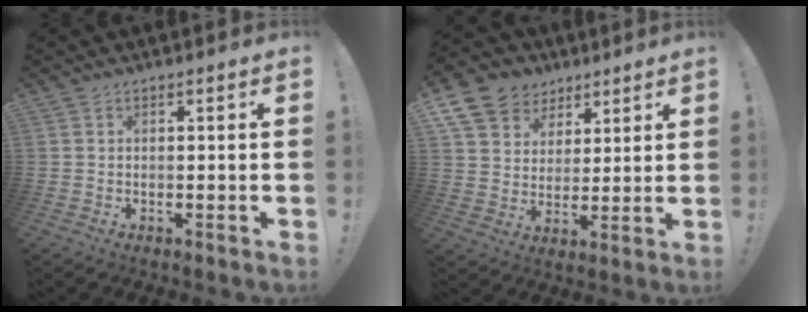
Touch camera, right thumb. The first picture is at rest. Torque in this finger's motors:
{"motor_torque": [1.11, 1.18, 0.62, 0.43, 0.02]}